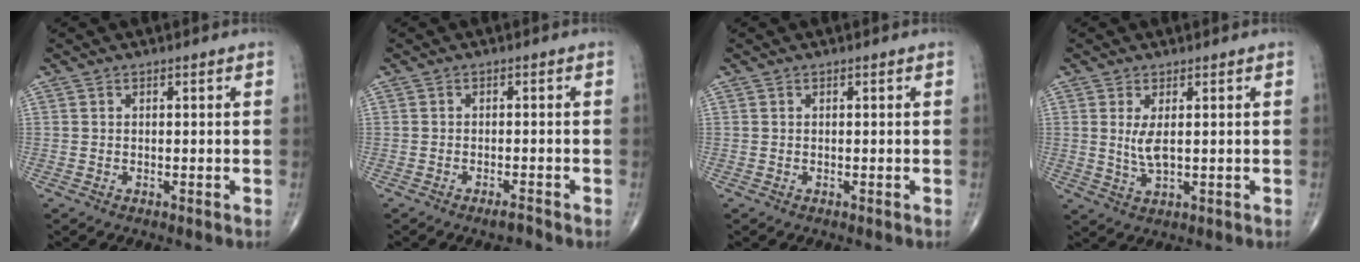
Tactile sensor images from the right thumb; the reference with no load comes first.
{"total": 1.6, "force": [-1.4, 0.2, 0.9], "torque": [-0.017, 0.002, -0.027]}
{"total": 0.0}
{"total": 3.8, "force": [0.7, 1.3, 3.5], "torque": [-0.072, -0.013, 0.021]}